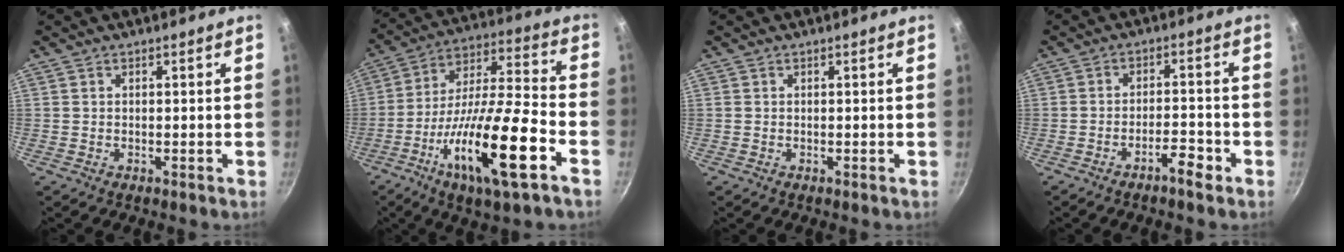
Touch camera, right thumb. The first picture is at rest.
{"total": 21.6, "force": [-8.9, 4.8, 19.1], "torque": [-0.326, 0.034, -0.160]}
{"total": 0.0}
{"total": 4.4, "force": [-3.0, 1.1, 3.0], "torque": [-0.044, 0.029, -0.048]}